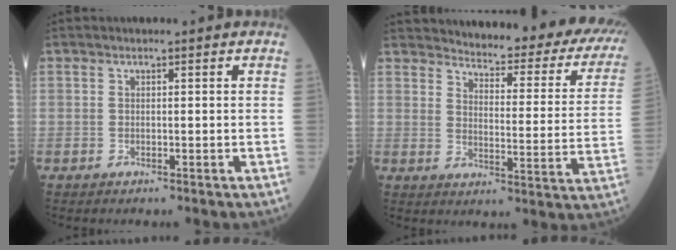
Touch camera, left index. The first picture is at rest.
{"total": 24.6, "force": [22.3, 4.7, 9.1], "torque": [-0.104, -0.082, 0.247]}